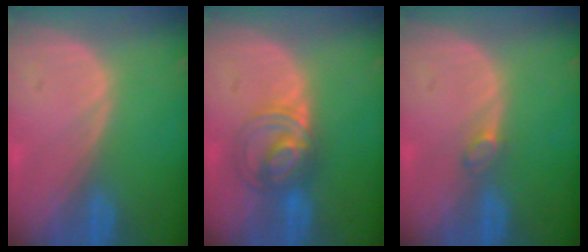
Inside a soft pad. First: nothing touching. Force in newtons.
{"total": 5.9, "press": 5.9, "slide": 0.9}
{"total": 1.4, "press": 1.4, "slide": 0.2}